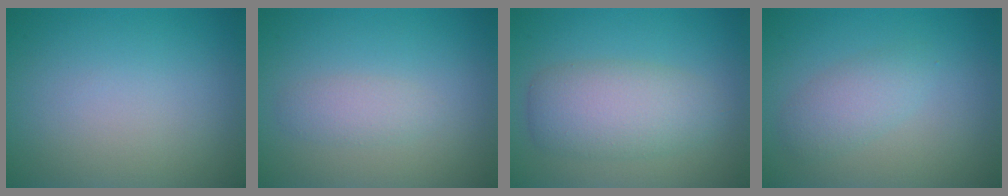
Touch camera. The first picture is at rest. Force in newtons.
{"total": 1.5, "press": 1.5, "slide": 0.1}
{"total": 4.9, "press": 4.9, "slide": 0.3}
{"total": 2.4, "press": 2.4, "slide": 0.2}